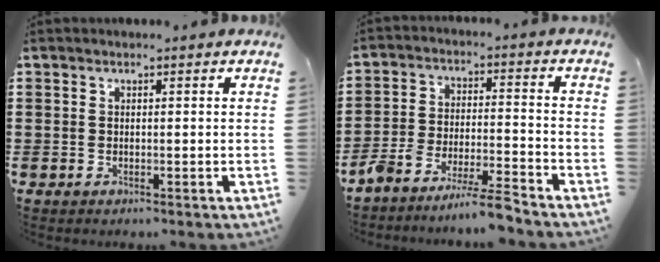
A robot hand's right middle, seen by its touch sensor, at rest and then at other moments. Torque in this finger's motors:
{"motor_torque": [0.94, -1.20, 0.17, 0.10]}